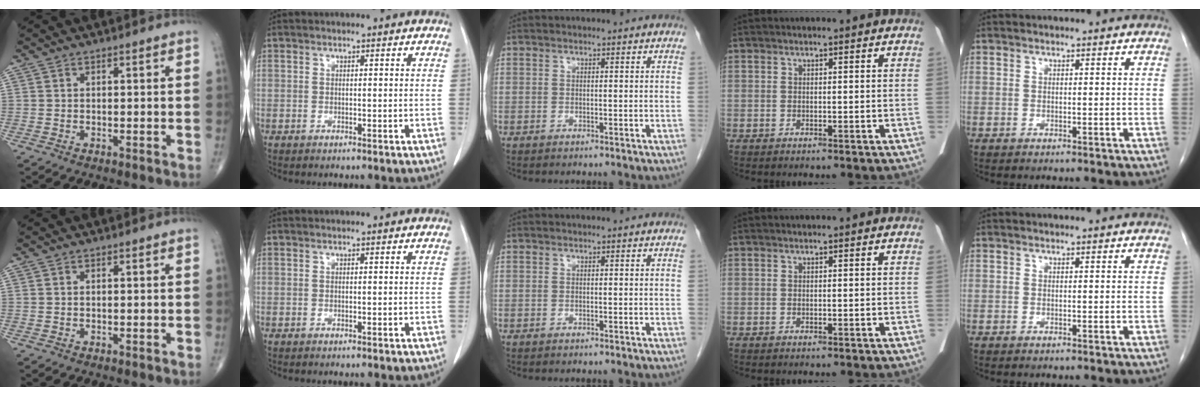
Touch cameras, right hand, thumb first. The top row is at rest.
{}